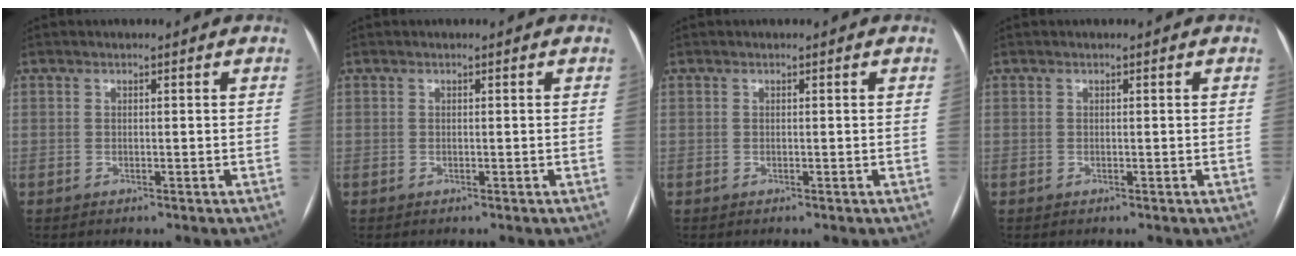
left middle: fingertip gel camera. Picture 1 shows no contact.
{"total": 0.0}
{"total": 0.0}
{"total": 0.0}